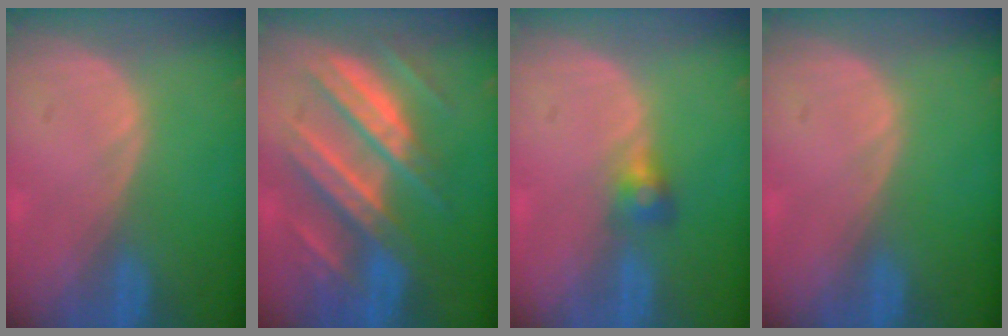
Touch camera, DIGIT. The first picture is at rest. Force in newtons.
{"total": 11.4, "press": 11.3, "slide": 1.0}
{"total": 2.6, "press": 2.5, "slide": 0.7}
{"total": 0.0}